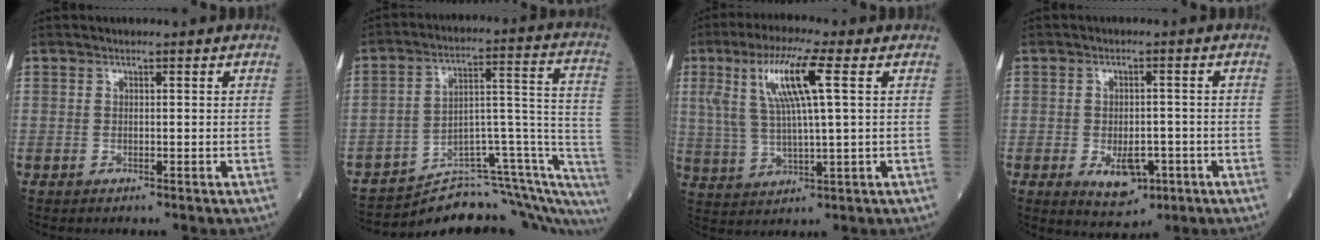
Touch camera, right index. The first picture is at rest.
{"total": 21.7, "force": [-19.9, 2.9, 8.0], "torque": [-0.035, 0.065, -0.273]}
{"total": 10.8, "force": [3.6, 0.8, 10.2], "torque": [-0.212, 0.014, 0.069]}
{"total": 6.2, "force": [-2.5, 3.3, 4.6], "torque": [-0.070, -0.004, -0.027]}